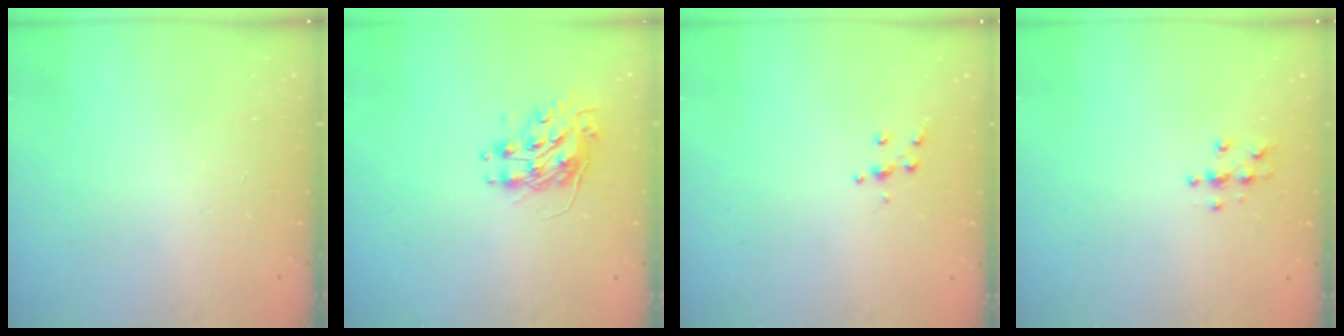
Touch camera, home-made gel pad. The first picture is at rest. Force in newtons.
{"total": 8.8, "press": 8.8, "slide": 0.3}
{"total": 4.8, "press": 4.8, "slide": 0.6}
{"total": 3.8, "press": 3.8, "slide": 0.4}